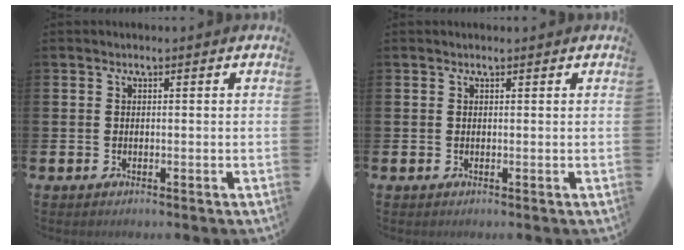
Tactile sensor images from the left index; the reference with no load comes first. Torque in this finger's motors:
{"motor_torque": [0.87, -1.26, -0.16, 0.03]}